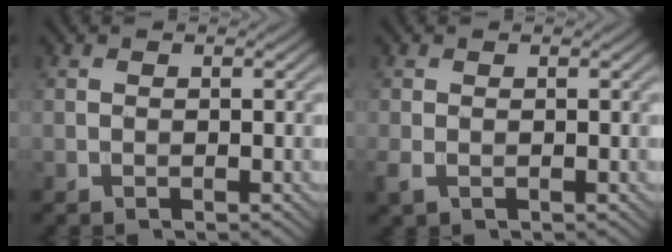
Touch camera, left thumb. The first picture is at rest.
{"total": 1.7, "force": [-0.5, 1.0, 1.2], "torque": [-0.041, -0.007, -0.012]}